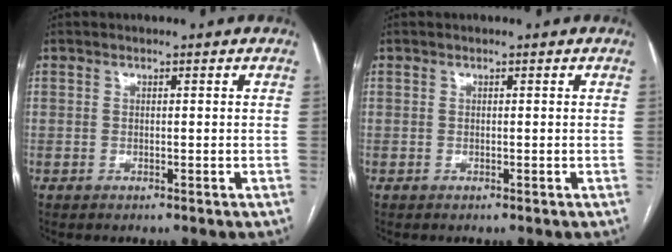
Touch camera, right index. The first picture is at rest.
{"total": 0.0}